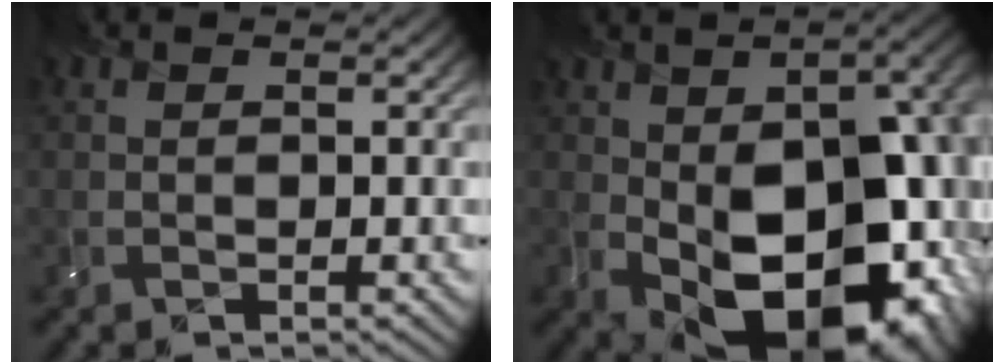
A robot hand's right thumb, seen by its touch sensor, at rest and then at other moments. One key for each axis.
{"total": 16.3, "fx": -4.2, "fy": 8.7, "fz": 13.1, "tx": -0.187, "ty": -0.037, "tz": -0.045}